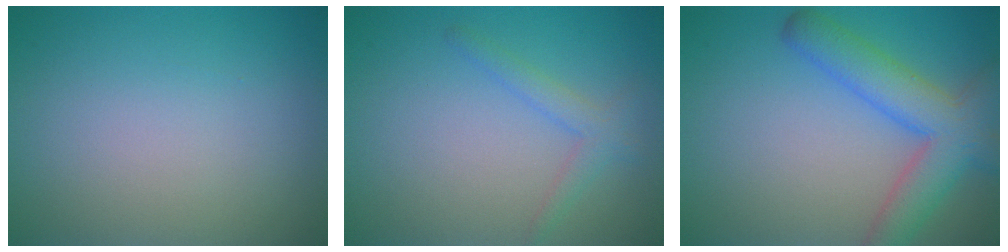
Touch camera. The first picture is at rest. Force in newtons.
{"total": 1.8, "press": 1.8, "slide": 0.0}
{"total": 6.2, "press": 6.1, "slide": 0.4}